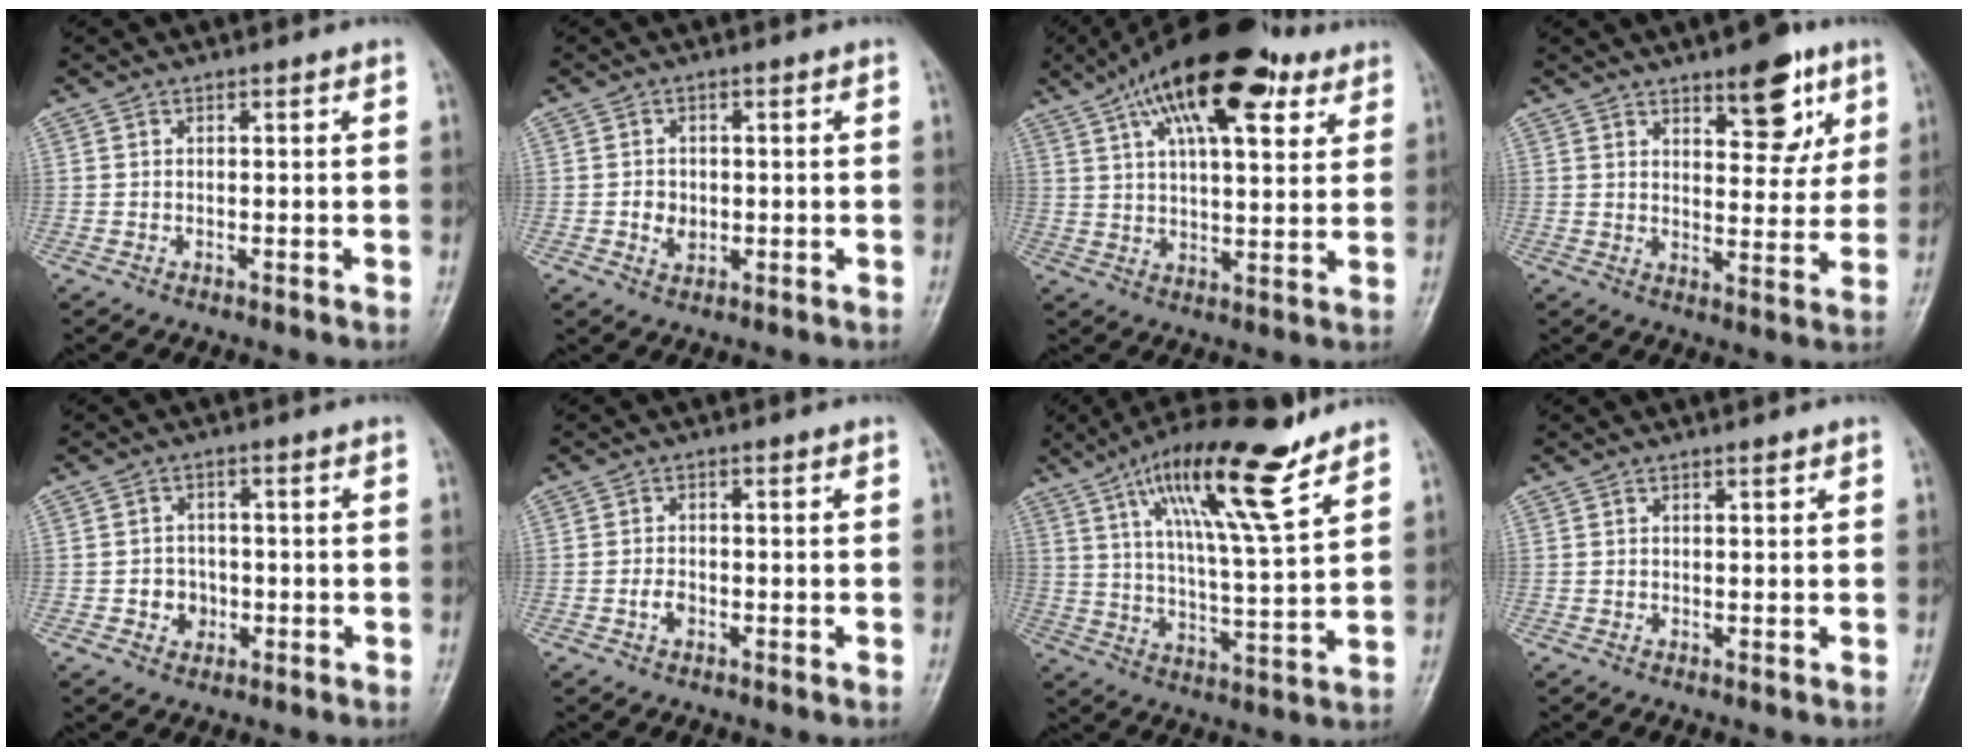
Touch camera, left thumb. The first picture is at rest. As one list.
[{"total": 3.1, "force": [-0.4, 2.6, 1.7], "torque": [-0.019, 0.002, -0.004]}, {"total": 20.6, "force": [11.1, 8.3, 15.2], "torque": [-0.224, -0.007, 0.176]}, {"total": 10.9, "force": [6.0, 4.7, 7.7], "torque": [-0.074, -0.031, 0.085]}, {"total": 3.9, "force": [-1.0, 3.5, 1.4], "torque": [0.003, 0.009, -0.016]}, {"total": 2.1, "force": [-0.8, 1.4, 1.3], "torque": [-0.022, 0.007, -0.017]}, {"total": 17.7, "force": [11.0, 3.2, 13.5], "torque": [-0.220, -0.049, 0.191]}, {"total": 0.6, "force": [0.5, 0.2, 0.4], "torque": [-0.008, -0.003, 0.007]}]